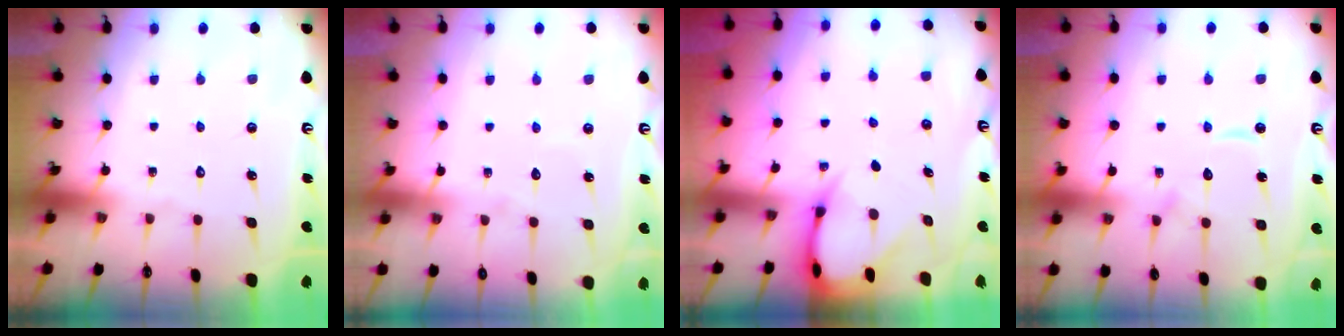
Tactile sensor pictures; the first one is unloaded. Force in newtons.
{"total": 4.8, "press": 4.8, "slide": 0.5}
{"total": 4.2, "press": 4.1, "slide": 0.6}
{"total": 9.9, "press": 9.9, "slide": 1.0}